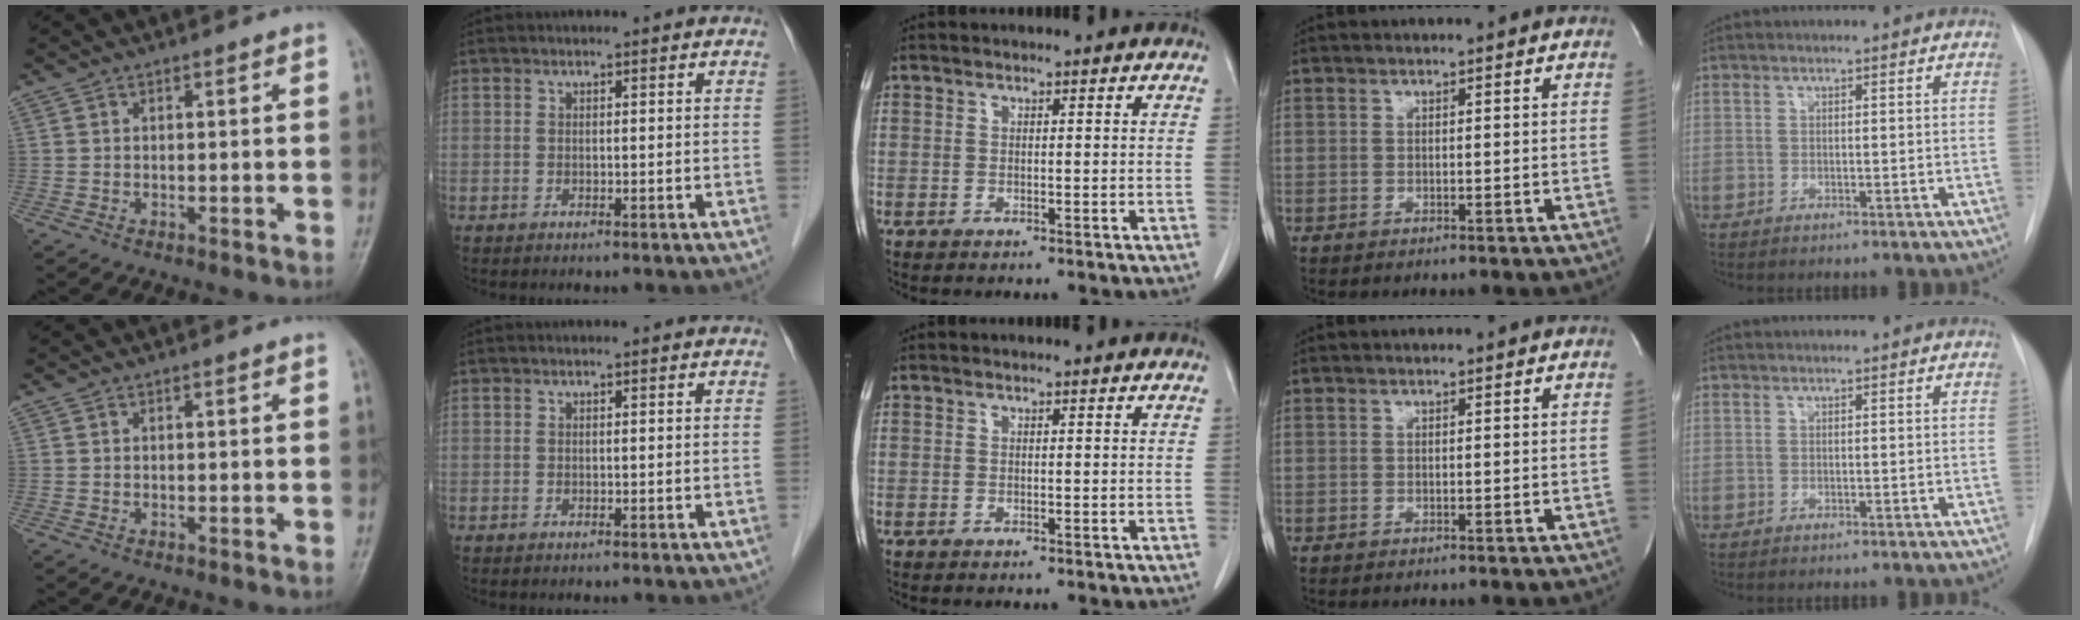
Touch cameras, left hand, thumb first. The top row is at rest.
{}